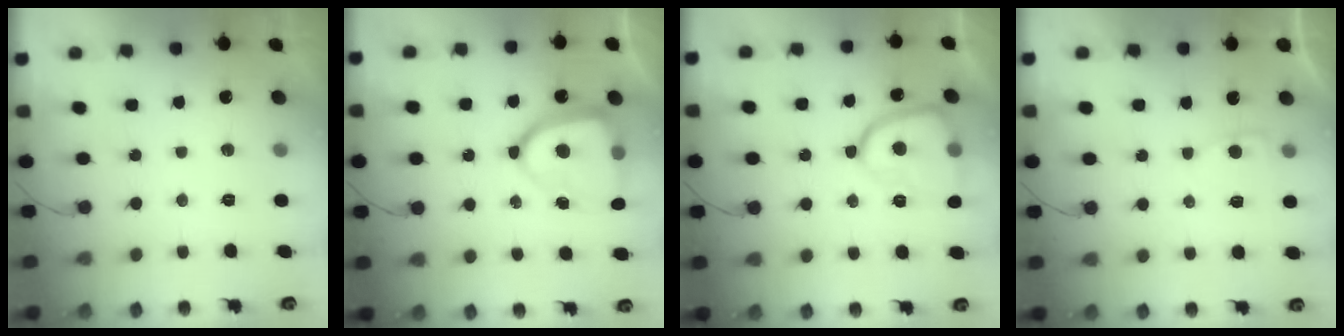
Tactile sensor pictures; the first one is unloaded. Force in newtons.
{"total": 16.7, "press": 16.6, "slide": 1.5}
{"total": 14.2, "press": 14.1, "slide": 1.6}
{"total": 2.3, "press": 2.3, "slide": 0.2}